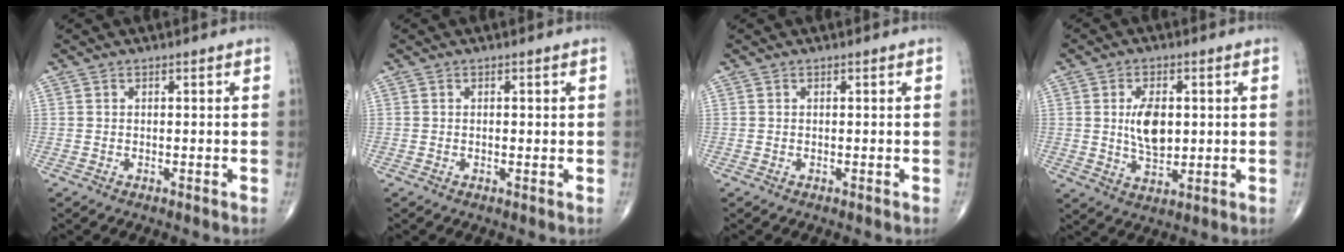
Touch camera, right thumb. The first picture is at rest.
{"total": 0.9, "force": [0.1, 0.4, 0.8], "torque": [-0.012, -0.001, 0.001]}
{"total": 0.0}
{"total": 8.0, "force": [1.0, 4.5, 6.5], "torque": [-0.101, -0.011, 0.022]}